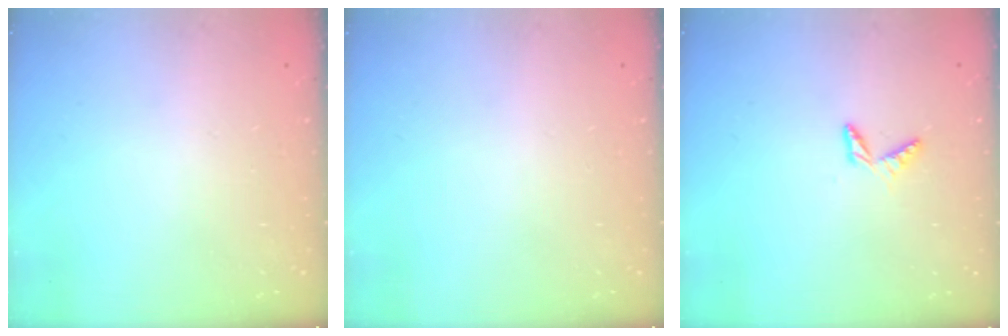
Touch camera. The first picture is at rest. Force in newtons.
{"total": 0.0}
{"total": 4.0, "press": 3.9, "slide": 0.3}